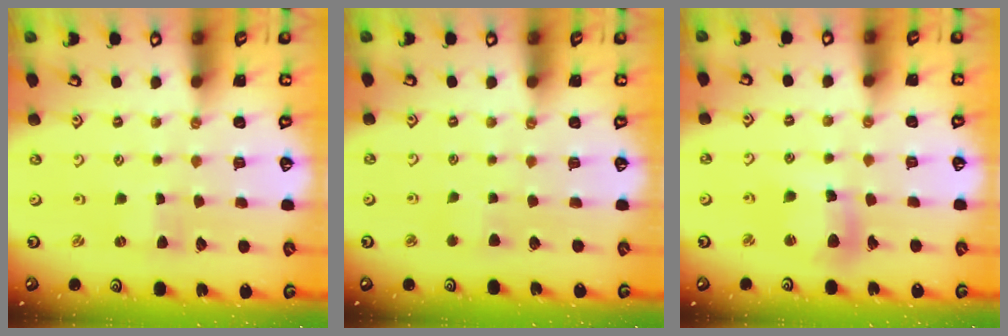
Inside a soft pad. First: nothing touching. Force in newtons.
{"total": 2.5, "press": 2.5, "slide": 0.5}
{"total": 11.2, "press": 11.2, "slide": 1.4}